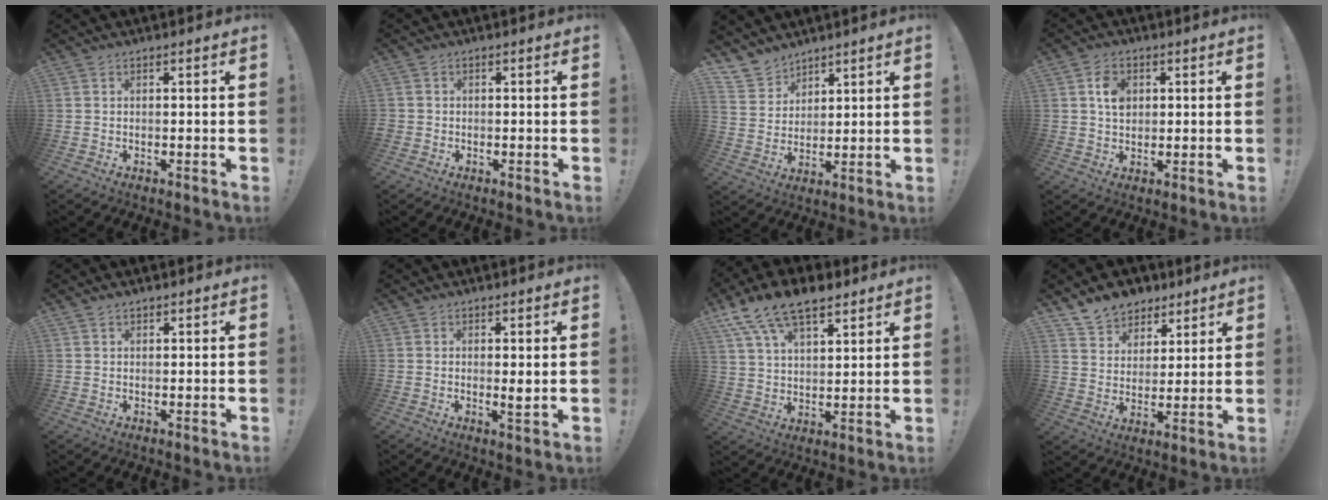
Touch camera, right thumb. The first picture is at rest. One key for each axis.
{"total": 1.3, "fx": -0.3, "fy": 1.2, "fz": 0.4, "tx": -0.011, "ty": 0.005, "tz": -0.004}
{"total": 8.1, "fx": 6.6, "fy": 4.6, "fz": 0.5, "tx": -0.016, "ty": -0.053, "tz": 0.131}
{"total": 6.3, "fx": 1.7, "fy": 4.7, "fz": 3.9, "tx": -0.053, "ty": 0.003, "tz": 0.031}
{"total": 1.3, "fx": 1.1, "fy": 0.5, "fz": 0.4, "tx": 0.000, "ty": -0.004, "tz": 0.020}
{"total": 2.9, "fx": 0.7, "fy": 0.5, "fz": 2.7, "tx": -0.025, "ty": -0.014, "tz": 0.007}
{"total": 13.5, "fx": 9.5, "fy": 6.1, "fz": 7.4, "tx": -0.134, "ty": -0.050, "tz": 0.176}
{"total": 9.7, "fx": 7.6, "fy": 5.8, "fz": 1.2, "tx": -0.028, "ty": -0.059, "tz": 0.152}